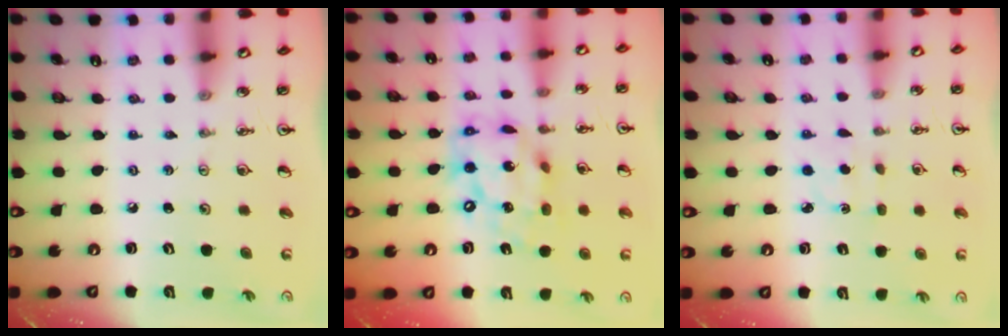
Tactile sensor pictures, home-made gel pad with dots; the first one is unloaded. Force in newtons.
{"total": 16.5, "press": 16.5, "slide": 1.4}
{"total": 1.6, "press": 1.5, "slide": 0.5}